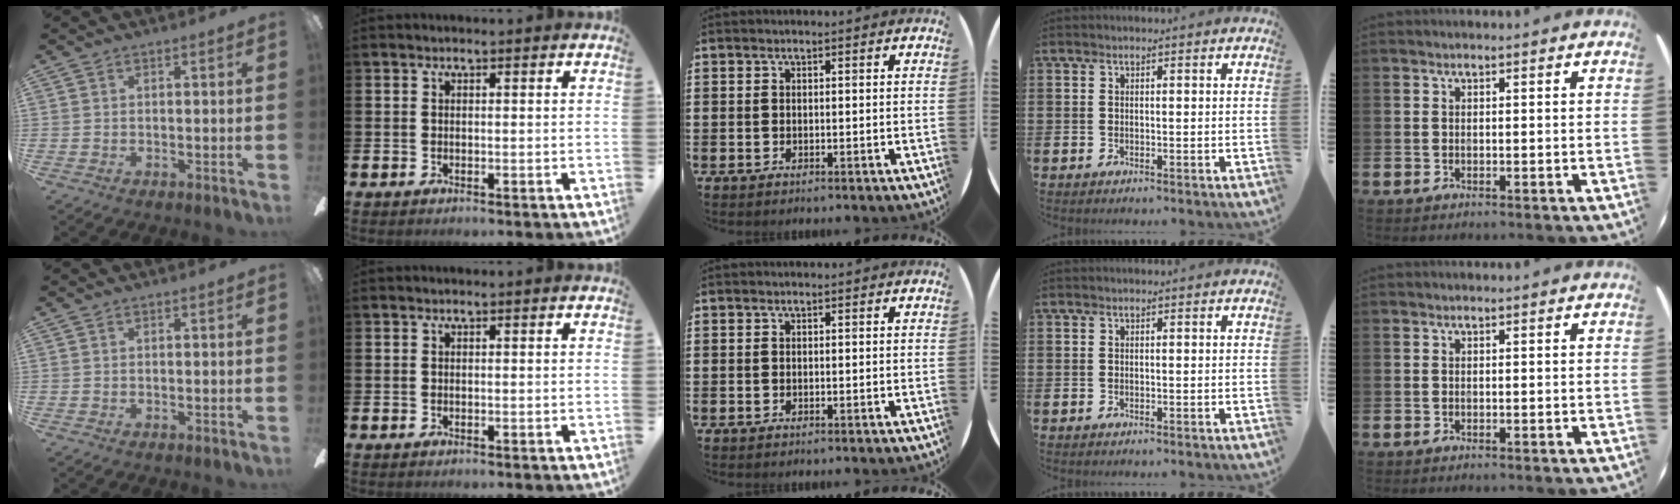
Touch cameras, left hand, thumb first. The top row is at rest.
{}